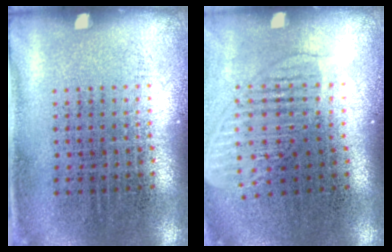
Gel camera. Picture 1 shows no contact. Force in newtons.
{"total": 1.6, "press": 1.3, "slide": 0.9}